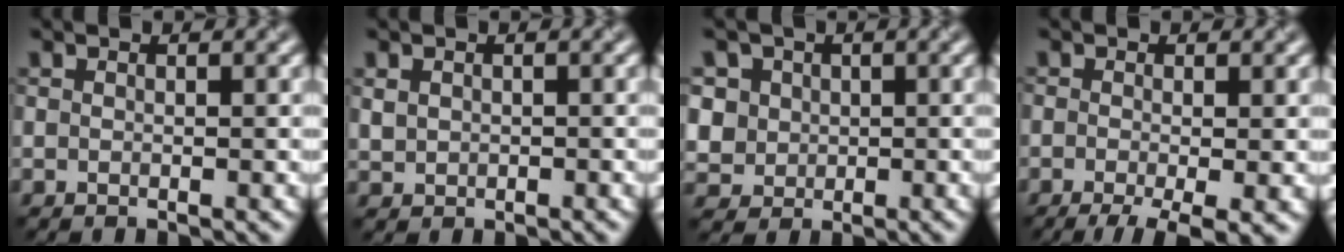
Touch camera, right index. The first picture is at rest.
{"total": 1.2, "force": [0.2, 1.1, 0.5], "torque": [-0.007, -0.003, 0.005]}
{"total": 5.6, "force": [1.7, 4.9, 1.9], "torque": [-0.048, 0.016, 0.025]}
{"total": 5.2, "force": [-2.6, 1.5, 4.2], "torque": [-0.070, -0.010, -0.040]}